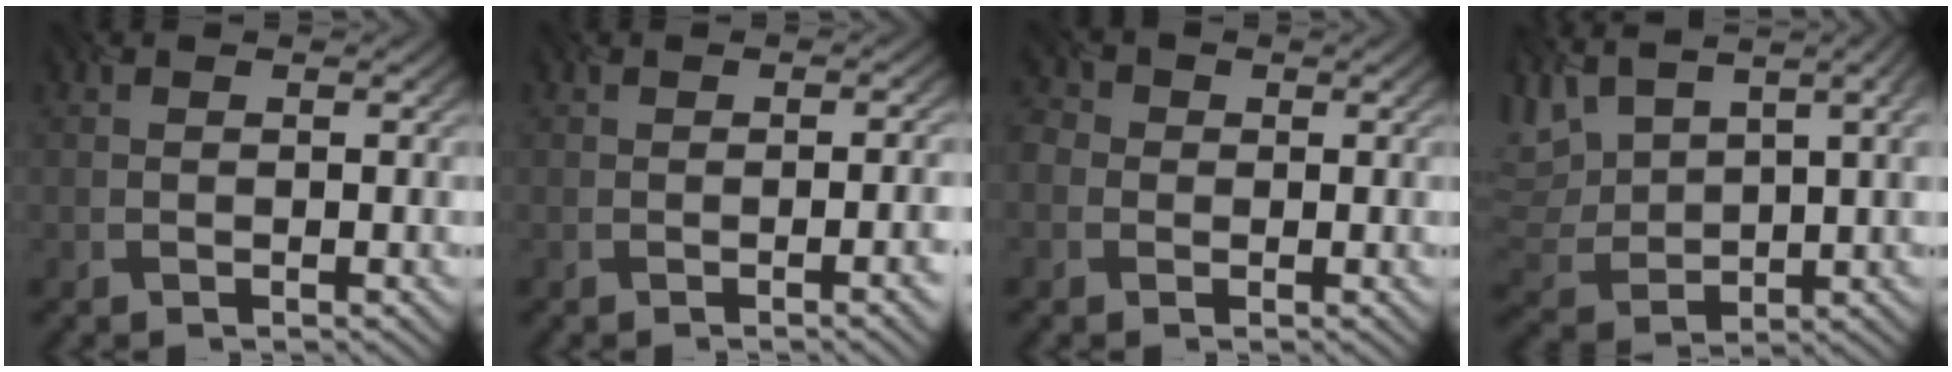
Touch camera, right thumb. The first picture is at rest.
{"total": 4.0, "force": [-1.3, 1.5, 3.4], "torque": [-0.024, 0.005, -0.010]}
{"total": 2.4, "force": [-0.9, 2.2, -0.1], "torque": [-0.001, 0.003, -0.021]}
{"total": 10.9, "force": [7.2, 4.2, 7.0], "torque": [-0.194, 0.024, 0.141]}